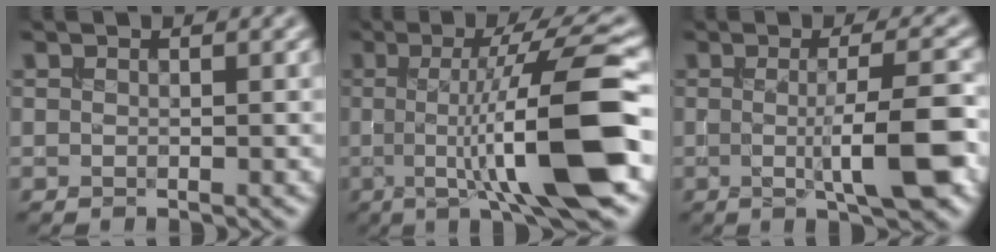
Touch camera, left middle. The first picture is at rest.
{"total": 11.6, "force": [-1.0, 2.2, 11.4], "torque": [-0.151, -0.005, -0.019]}
{"total": 6.8, "force": [-0.7, 1.3, 6.7], "torque": [-0.100, -0.004, -0.009]}